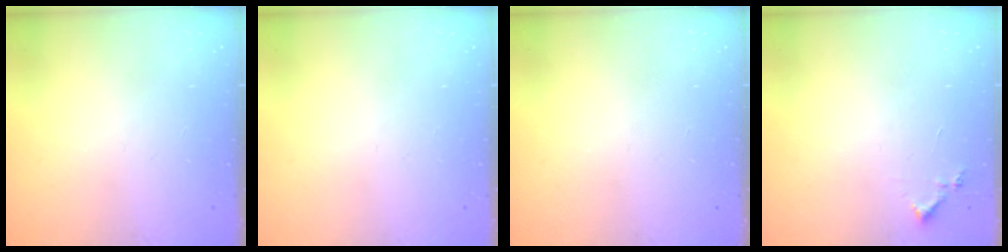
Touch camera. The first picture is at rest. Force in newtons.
{"total": 0.0}
{"total": 0.0}
{"total": 4.9, "press": 4.8, "slide": 0.5}